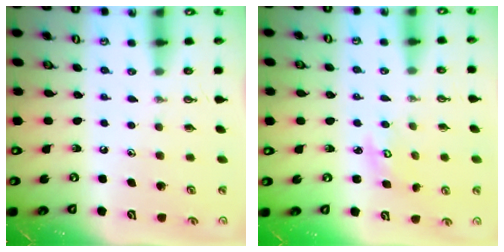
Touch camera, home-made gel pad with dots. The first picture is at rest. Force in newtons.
{"total": 2.9, "press": 2.9, "slide": 0.1}